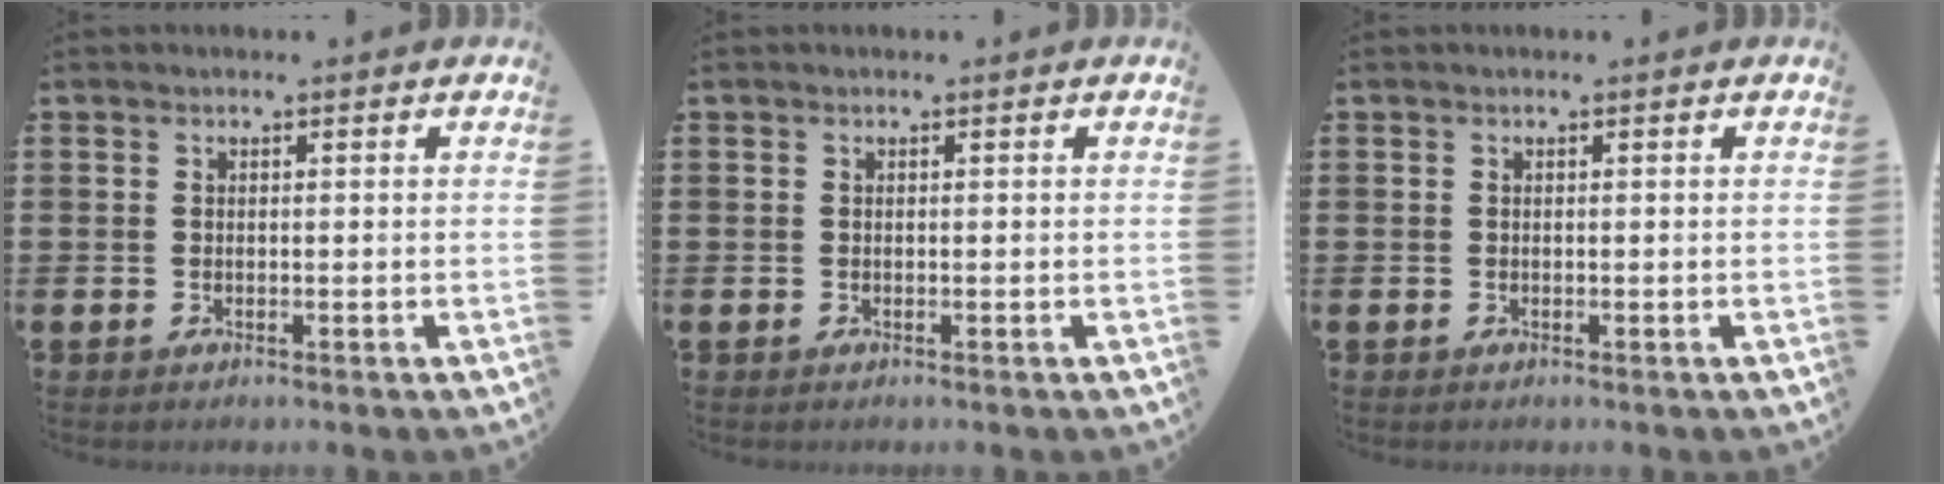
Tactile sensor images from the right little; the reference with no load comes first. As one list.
[{"total": 0.0}, {"total": 0.0}]